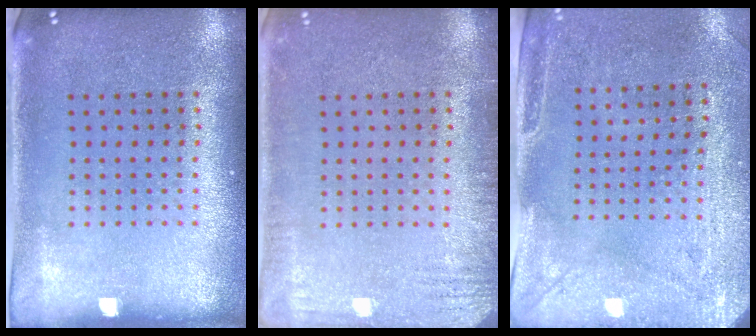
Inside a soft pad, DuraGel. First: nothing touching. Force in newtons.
{"total": 2.3, "press": 2.2, "slide": 0.4}
{"total": 3.0, "press": 2.4, "slide": 1.8}